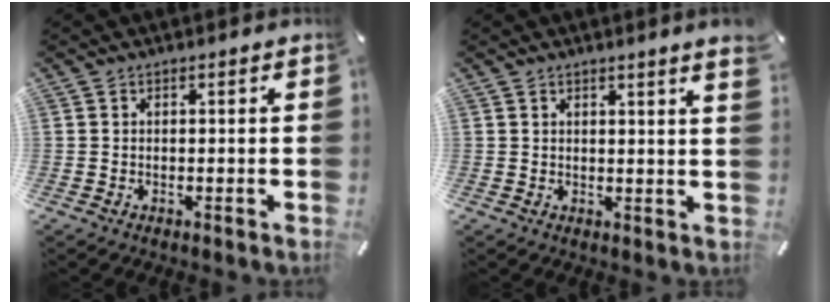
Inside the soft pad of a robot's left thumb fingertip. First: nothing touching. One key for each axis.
{"total": 2.5, "fx": 1.8, "fy": -0.1, "fz": 1.7, "tx": -0.035, "ty": -0.003, "tz": 0.033}